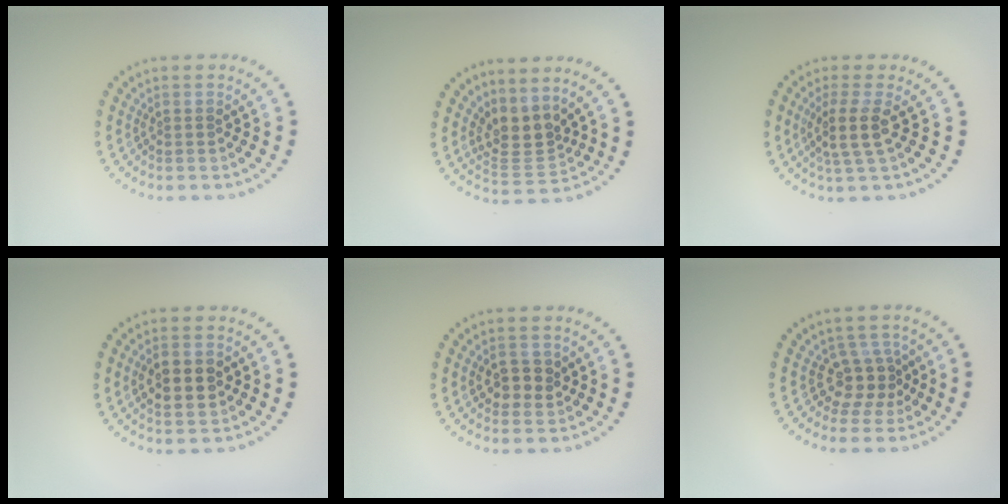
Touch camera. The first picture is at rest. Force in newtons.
{"total": 3.2, "press": 2.4, "slide": 2.2}
{"total": 2.8, "press": 2.3, "slide": 1.6}
{"total": 3.3, "press": 3.3, "slide": 0.1}
{"total": 2.5, "press": 2.4, "slide": 0.6}
{"total": 2.9, "press": 2.2, "slide": 1.9}